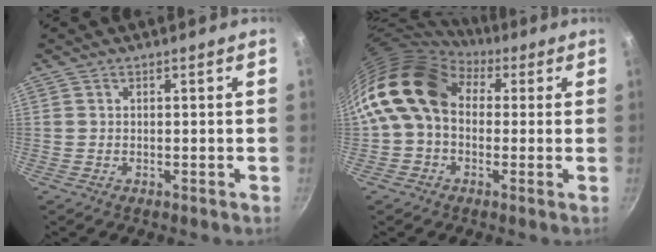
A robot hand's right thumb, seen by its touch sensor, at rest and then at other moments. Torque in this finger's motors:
{"motor_torque": [2.51, 2.50, 0.78, -0.67, 0.51]}